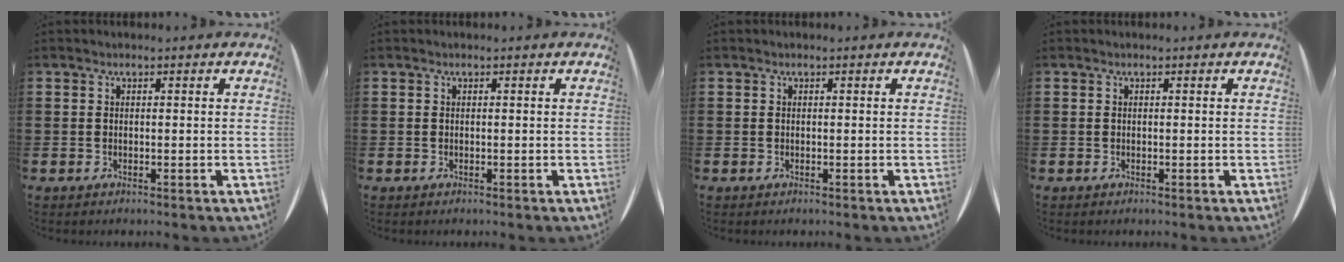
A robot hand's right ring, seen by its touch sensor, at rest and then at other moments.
{"total": 0.0}
{"total": 0.0}
{"total": 0.0}